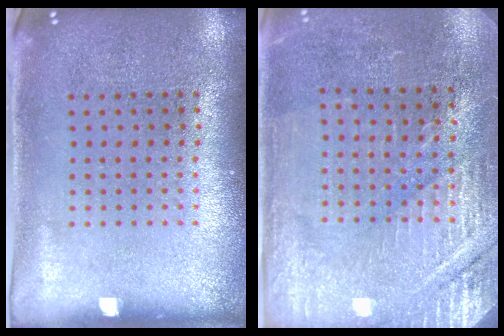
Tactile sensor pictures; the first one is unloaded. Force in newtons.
{"total": 2.9, "press": 2.9, "slide": 0.3}